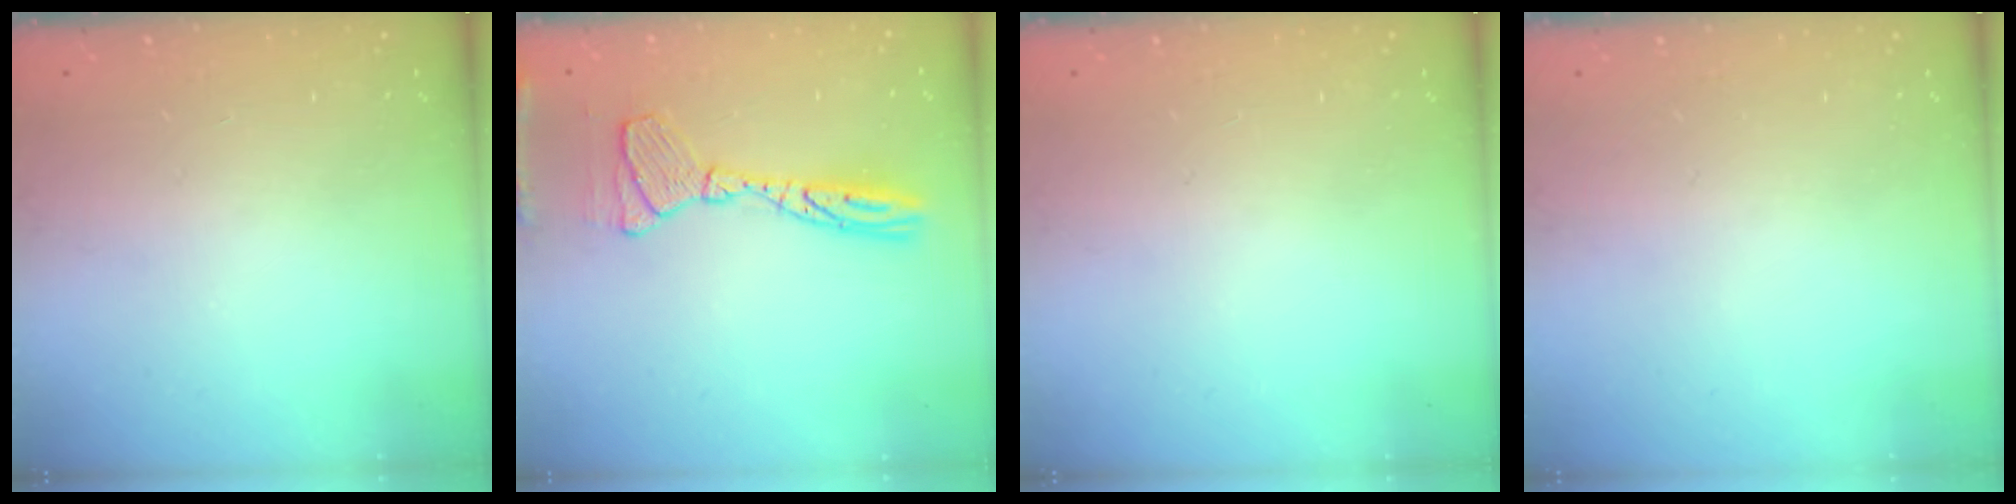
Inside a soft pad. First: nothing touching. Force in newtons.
{"total": 14.2, "press": 14.1, "slide": 1.2}
{"total": 0.0}
{"total": 0.0}